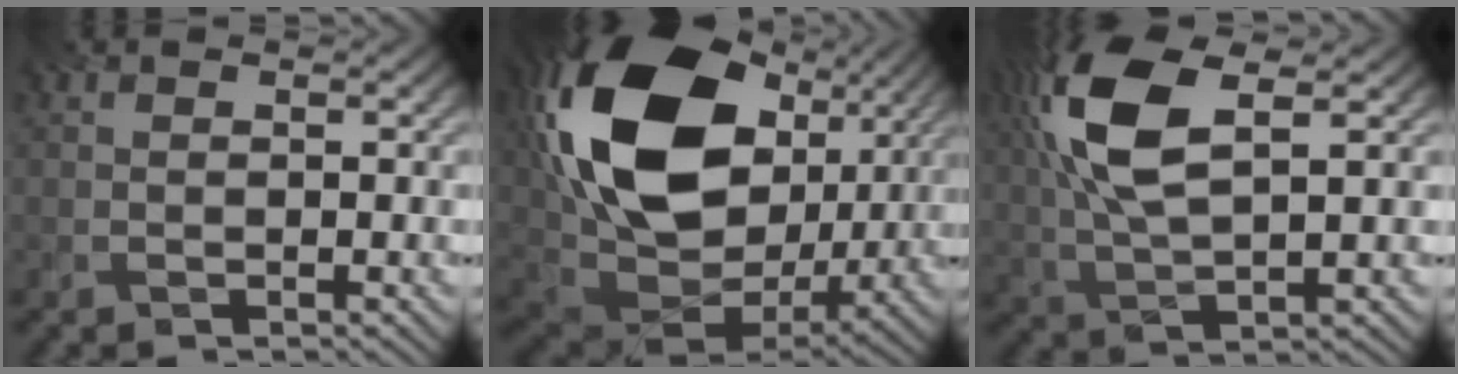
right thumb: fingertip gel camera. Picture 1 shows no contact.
{"total": 22.0, "force": [7.5, 14.6, 14.6], "torque": [-0.352, 0.013, 0.149]}
{"total": 11.7, "force": [3.9, 4.7, 9.9], "torque": [-0.243, 0.012, 0.078]}